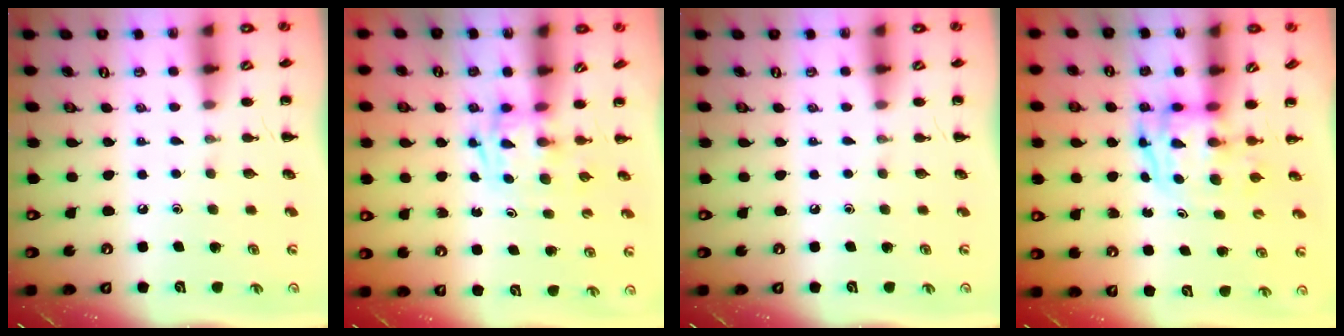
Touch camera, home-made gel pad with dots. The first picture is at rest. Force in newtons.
{"total": 2.9, "press": 2.9, "slide": 0.1}
{"total": 0.0}
{"total": 3.7, "press": 3.7, "slide": 0.5}